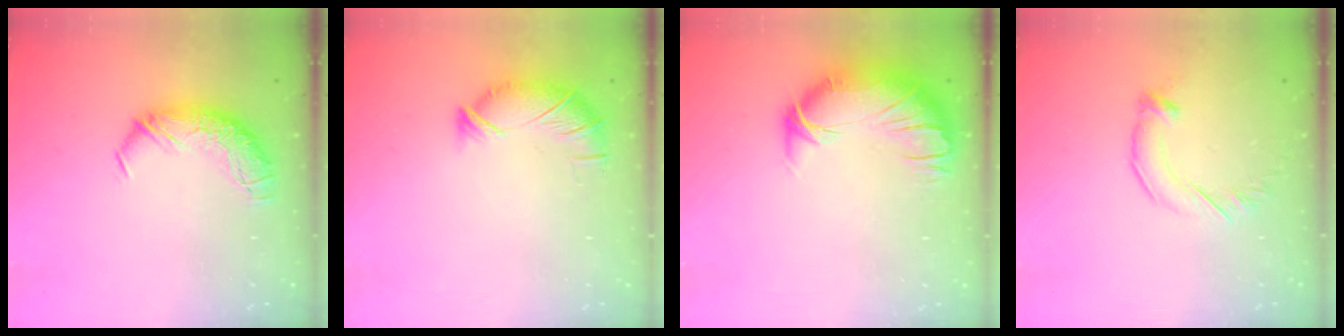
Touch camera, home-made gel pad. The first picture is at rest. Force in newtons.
{"total": 4.8, "press": 4.6, "slide": 1.2}
{"total": 2.1, "press": 0.9, "slide": 2.0}
{"total": 2.9, "press": 2.9, "slide": 0.5}